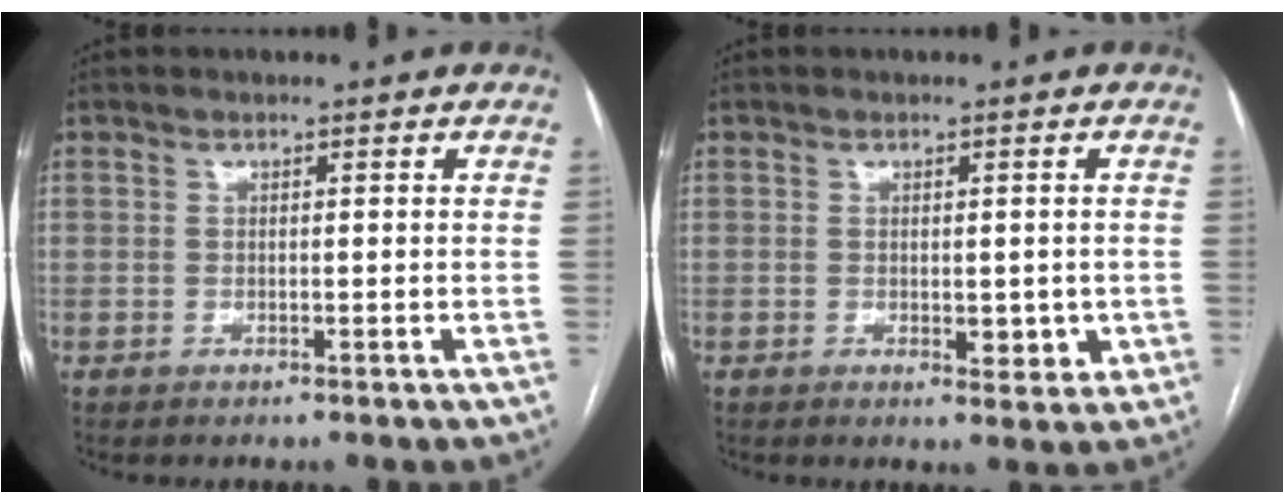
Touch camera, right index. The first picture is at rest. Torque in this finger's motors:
{"motor_torque": [0.08, 0.09, 0.08, 0.05]}